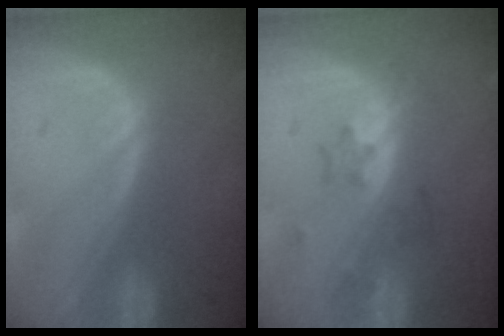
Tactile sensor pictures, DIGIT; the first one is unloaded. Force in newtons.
{"total": 4.0, "press": 3.8, "slide": 1.4}